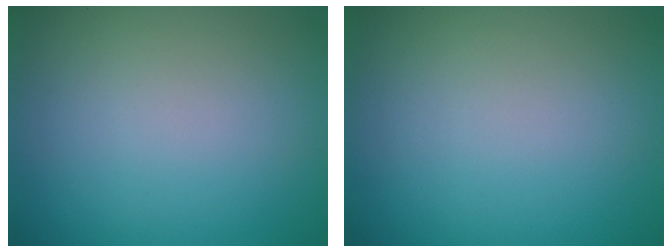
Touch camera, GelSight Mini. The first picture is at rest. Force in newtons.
{"total": 0.0}